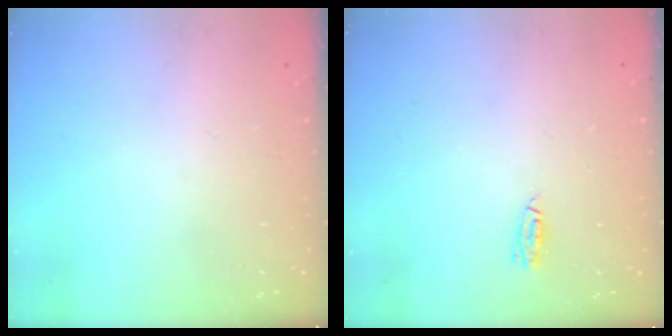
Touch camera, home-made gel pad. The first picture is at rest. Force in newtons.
{"total": 4.2, "press": 3.9, "slide": 1.6}